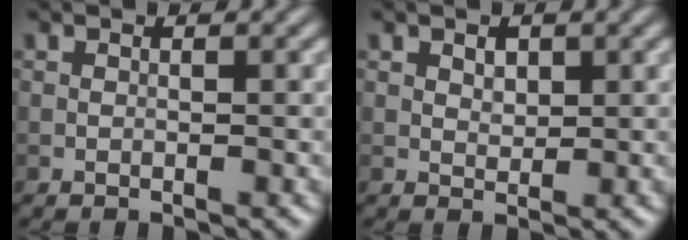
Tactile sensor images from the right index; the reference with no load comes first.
{"total": 1.2, "force": [0.6, 0.8, 0.7], "torque": [-0.010, -0.002, 0.012]}